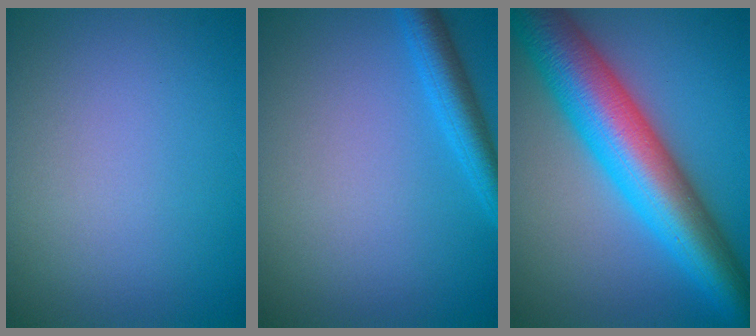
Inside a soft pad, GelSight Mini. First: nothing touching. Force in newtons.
{"total": 3.1, "press": 3.1, "slide": 0.2}
{"total": 11.4, "press": 11.4, "slide": 0.4}